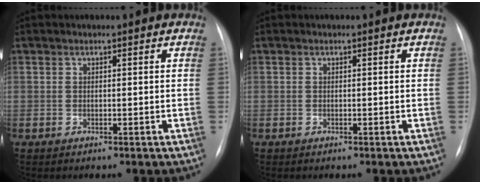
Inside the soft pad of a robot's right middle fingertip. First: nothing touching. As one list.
[{"total": 0.0}]